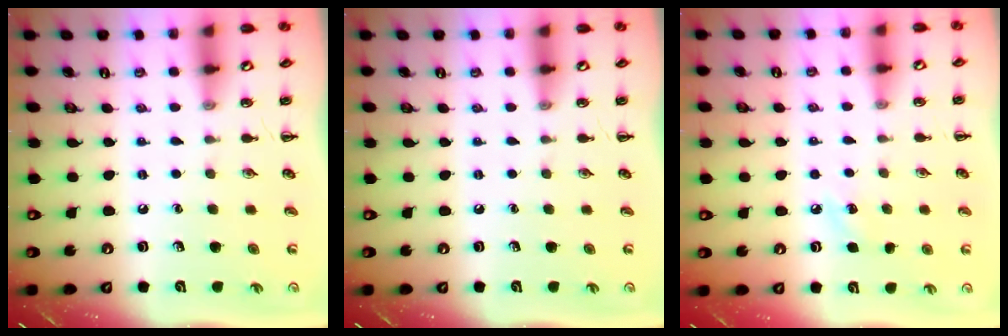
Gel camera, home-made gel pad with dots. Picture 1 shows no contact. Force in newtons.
{"total": 0.0}
{"total": 3.8, "press": 3.6, "slide": 1.0}